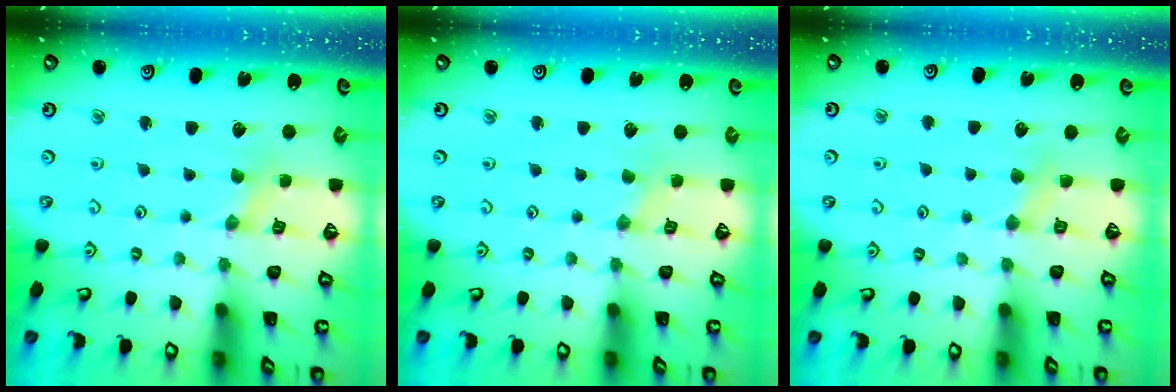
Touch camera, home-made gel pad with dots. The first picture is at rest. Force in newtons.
{"total": 0.0}
{"total": 3.5, "press": 3.5, "slide": 0.4}